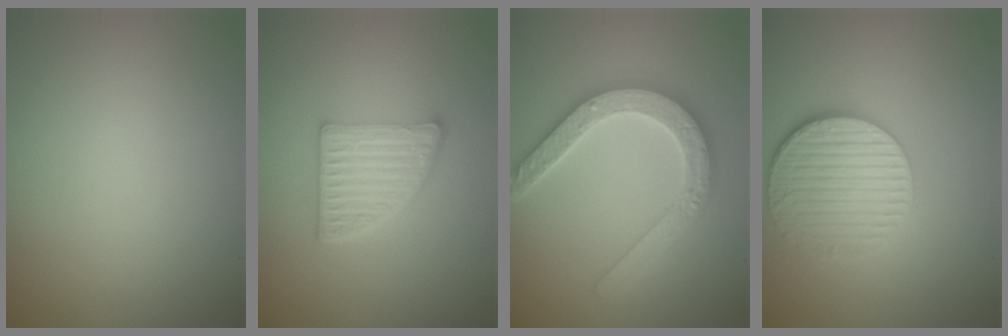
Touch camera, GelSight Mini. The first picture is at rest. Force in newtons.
{"total": 5.2, "press": 3.6, "slide": 3.7}
{"total": 5.1, "press": 5.0, "slide": 0.9}
{"total": 5.5, "press": 4.2, "slide": 3.5}